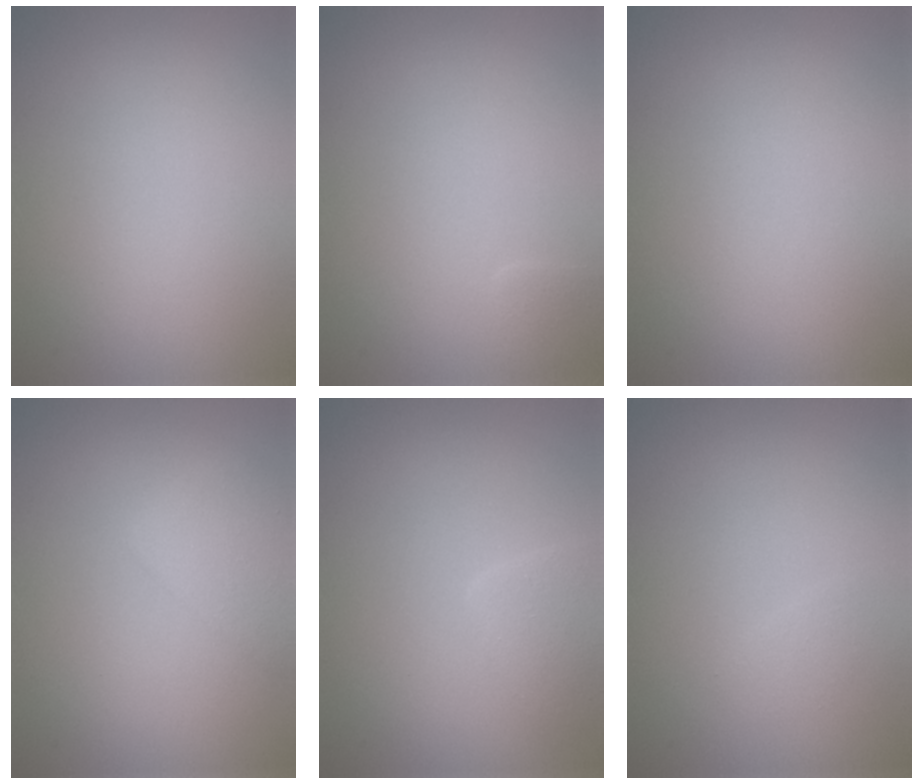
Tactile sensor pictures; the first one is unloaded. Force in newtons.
{"total": 0.8, "press": 0.8, "slide": 0.1}
{"total": 0.0}
{"total": 2.5, "press": 2.5, "slide": 0.1}
{"total": 2.2, "press": 2.2, "slide": 0.1}
{"total": 0.7, "press": 0.7, "slide": 0.0}